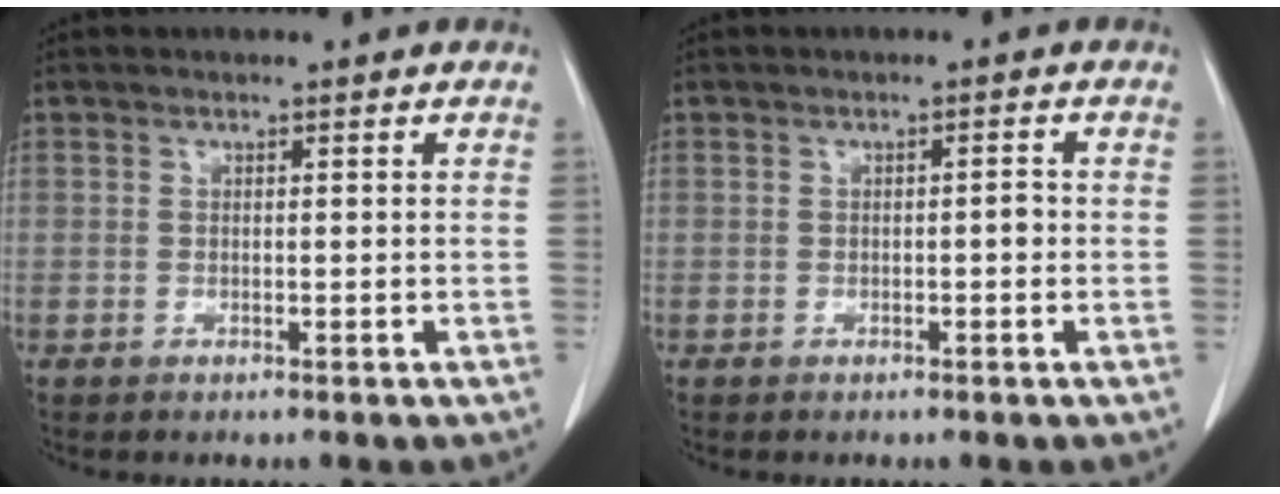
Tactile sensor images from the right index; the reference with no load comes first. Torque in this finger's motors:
{"motor_torque": [0.04, 0.04, 0.03, 0.02]}